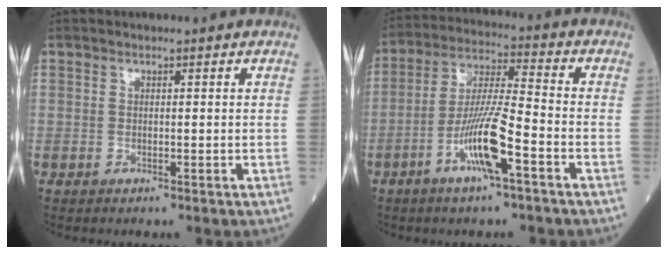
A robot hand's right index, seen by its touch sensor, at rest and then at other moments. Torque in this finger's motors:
{"motor_torque": [1.59, -0.49, 0.78, 0.21]}